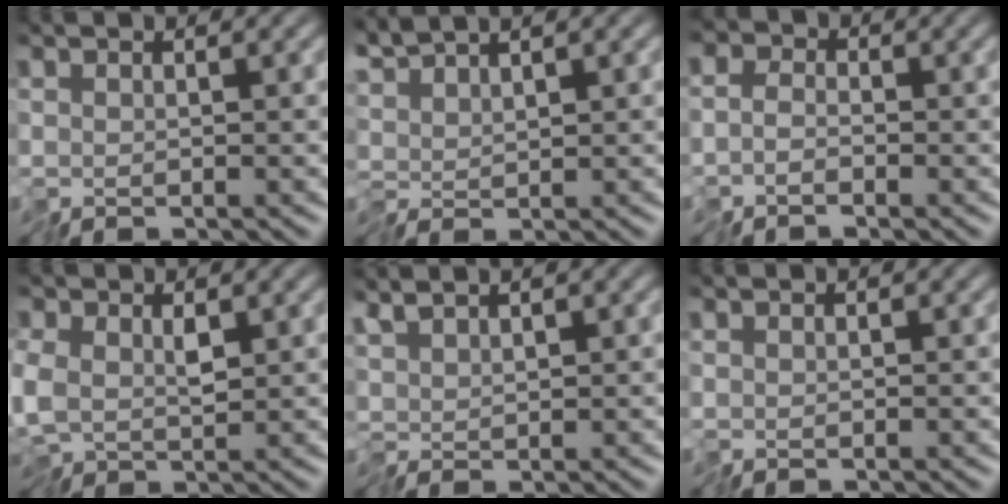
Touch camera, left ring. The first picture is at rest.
{"total": 2.7, "force": [2.4, 0.5, 1.2], "torque": [-0.034, 0.010, 0.048]}
{"total": 2.3, "force": [-1.5, 1.6, 0.7], "torque": [-0.007, -0.003, -0.038]}
{"total": 4.0, "force": [0.0, 2.7, 3.0], "torque": [-0.072, -0.010, 0.002]}
{"total": 1.6, "force": [1.5, 0.1, 0.6], "torque": [-0.022, 0.007, 0.033]}
{"total": 0.0}